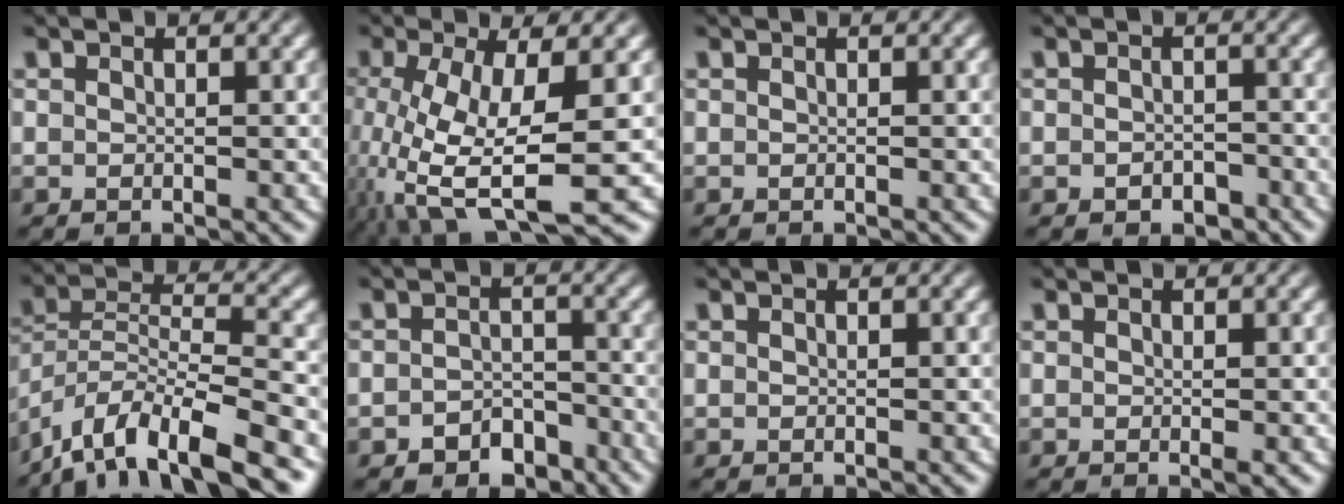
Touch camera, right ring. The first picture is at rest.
{"total": 9.2, "force": [-1.4, 4.5, 7.9], "torque": [-0.169, -0.041, -0.002]}
{"total": 0.0}
{"total": 1.9, "force": [-1.6, 0.9, 0.3], "torque": [0.000, -0.009, -0.023]}
{"total": 9.1, "force": [-4.6, 5.4, 5.7], "torque": [-0.127, -0.038, -0.063]}
{"total": 3.4, "force": [-2.8, 1.8, 0.7], "torque": [0.001, -0.010, -0.046]}
{"total": 0.0}
{"total": 0.6, "force": [0.0, 0.0, 0.6], "torque": [-0.005, -0.002, 0.000]}